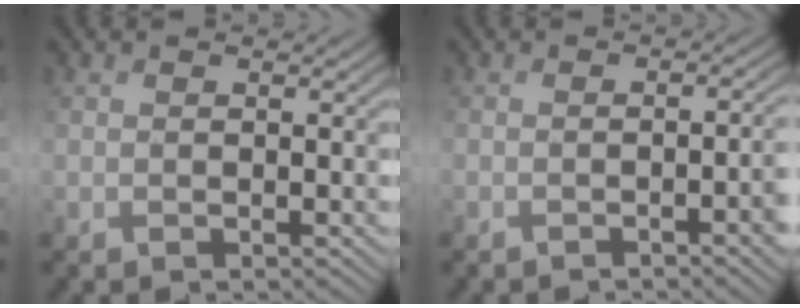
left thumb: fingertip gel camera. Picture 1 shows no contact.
{"total": 3.5, "force": [-1.0, 0.9, 3.2], "torque": [-0.039, 0.004, -0.020]}